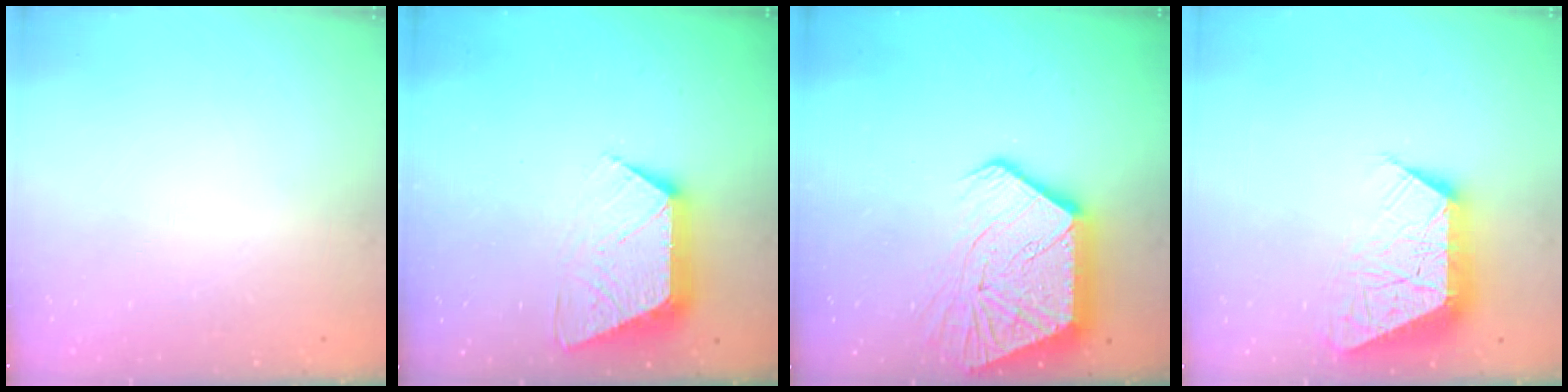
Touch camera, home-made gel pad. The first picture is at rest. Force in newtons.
{"total": 12.2, "press": 12.2, "slide": 0.6}
{"total": 18.9, "press": 18.9, "slide": 1.4}
{"total": 13.6, "press": 13.5, "slide": 1.2}